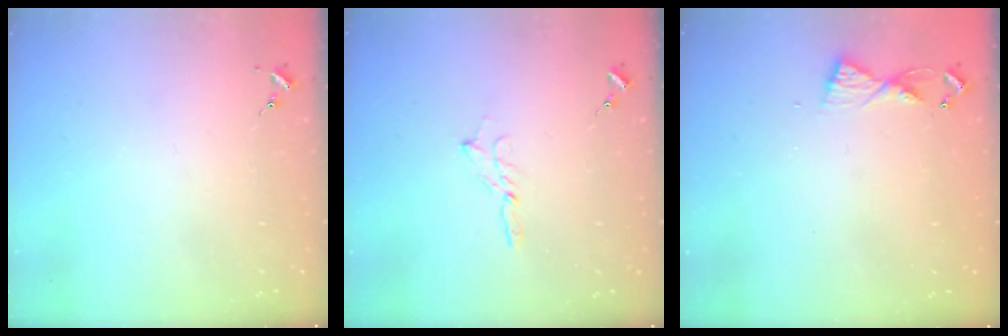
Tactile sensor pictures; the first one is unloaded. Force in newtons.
{"total": 2.3, "press": 2.3, "slide": 0.2}
{"total": 5.5, "press": 5.4, "slide": 0.6}